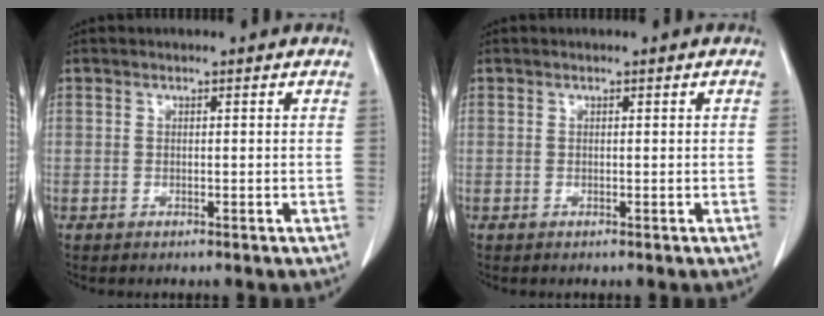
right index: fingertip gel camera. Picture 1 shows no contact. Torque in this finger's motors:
{"motor_torque": [0.07, -0.03, 0.03, 0.01]}